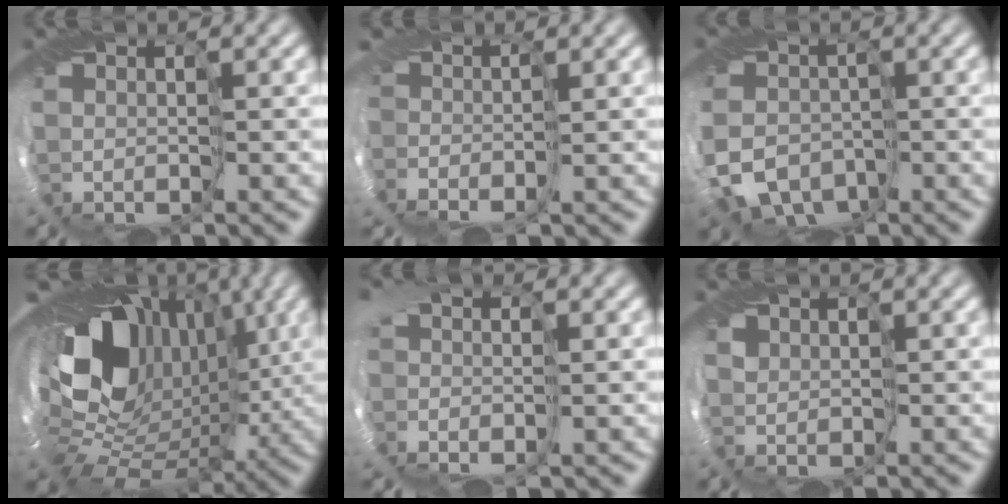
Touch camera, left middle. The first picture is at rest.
{"total": 2.4, "force": [-1.4, 1.6, 1.1], "torque": [-0.022, -0.002, -0.028]}
{"total": 6.2, "force": [-3.2, 4.7, 2.6], "torque": [-0.039, -0.012, -0.070]}
{"total": 17.3, "force": [1.7, 12.0, 12.4], "torque": [-0.210, -0.010, 0.032]}
{"total": 2.8, "force": [-0.6, 1.9, 2.0], "torque": [-0.031, 0.003, -0.015]}
{"total": 1.0, "force": [0.4, 0.9, -0.1], "torque": [0.003, -0.001, 0.004]}